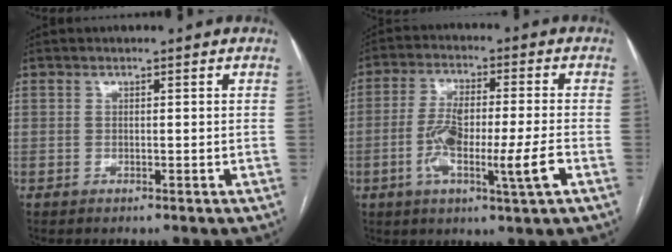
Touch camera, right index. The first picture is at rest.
{"total": 11.4, "force": [-3.3, 1.1, 10.8], "torque": [-0.196, -0.001, -0.059]}